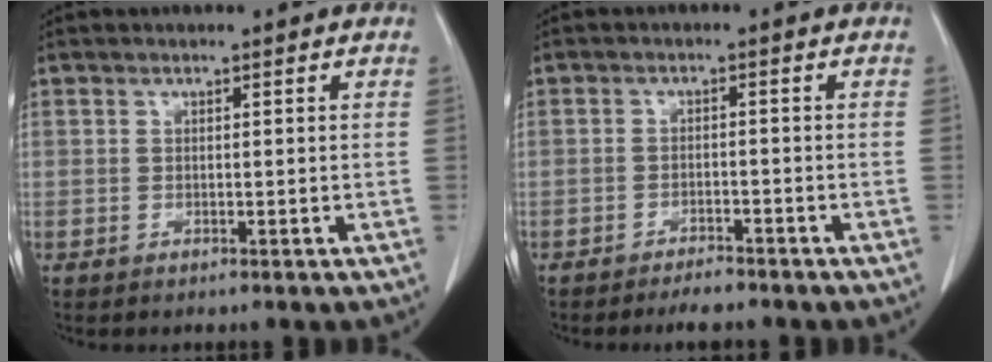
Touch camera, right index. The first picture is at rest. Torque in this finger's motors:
{"motor_torque": [0.24, -0.23, 0.10, 0.03]}